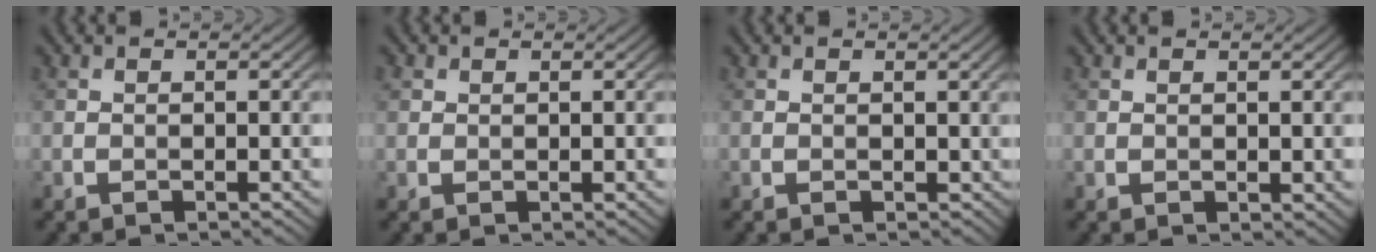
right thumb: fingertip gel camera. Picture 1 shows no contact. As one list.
[{"total": 1.0, "force": [0.5, 0.8, 0.3], "torque": [-0.006, 0.001, 0.012]}, {"total": 0.6, "force": [0.4, 0.4, 0.0], "torque": [-0.001, -0.003, 0.008]}, {"total": 0.8, "force": [0.6, 0.4, 0.3], "torque": [-0.007, -0.002, 0.015]}]